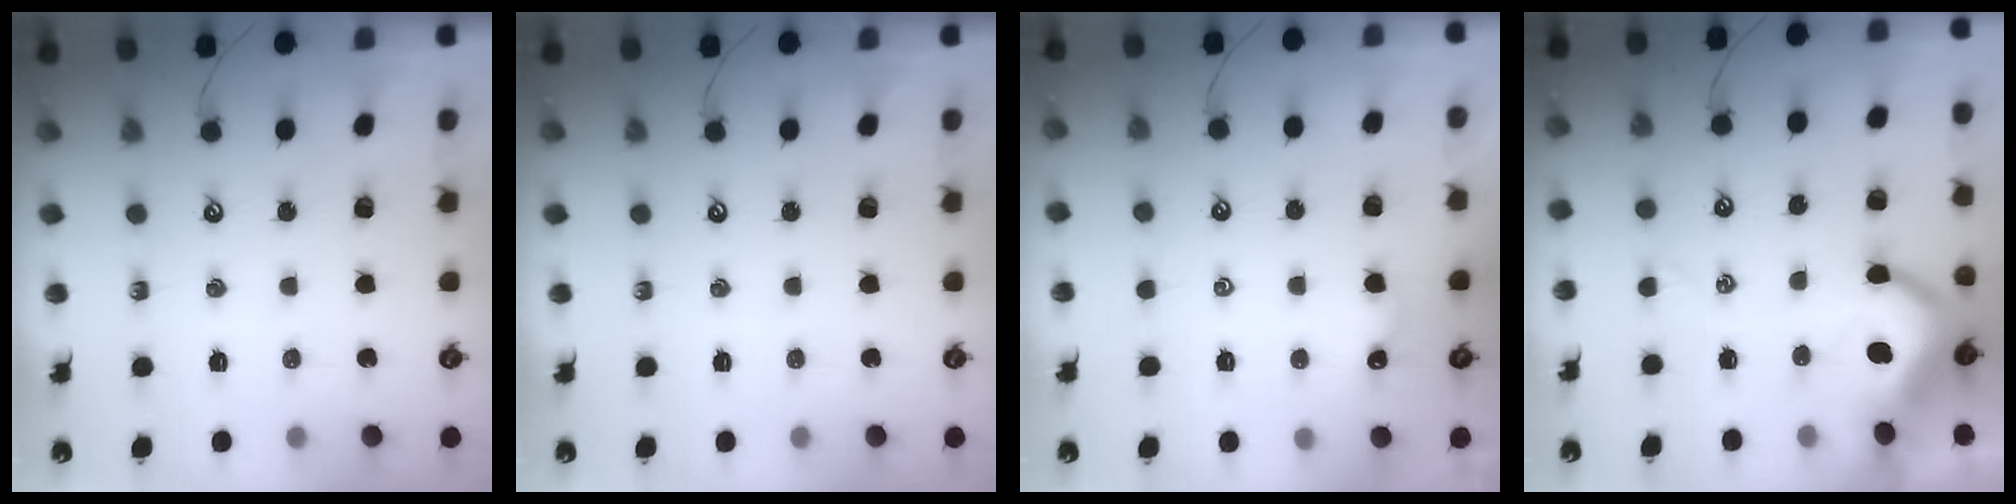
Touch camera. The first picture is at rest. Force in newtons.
{"total": 0.0}
{"total": 1.8, "press": 1.8, "slide": 0.3}
{"total": 8.9, "press": 8.8, "slide": 1.3}